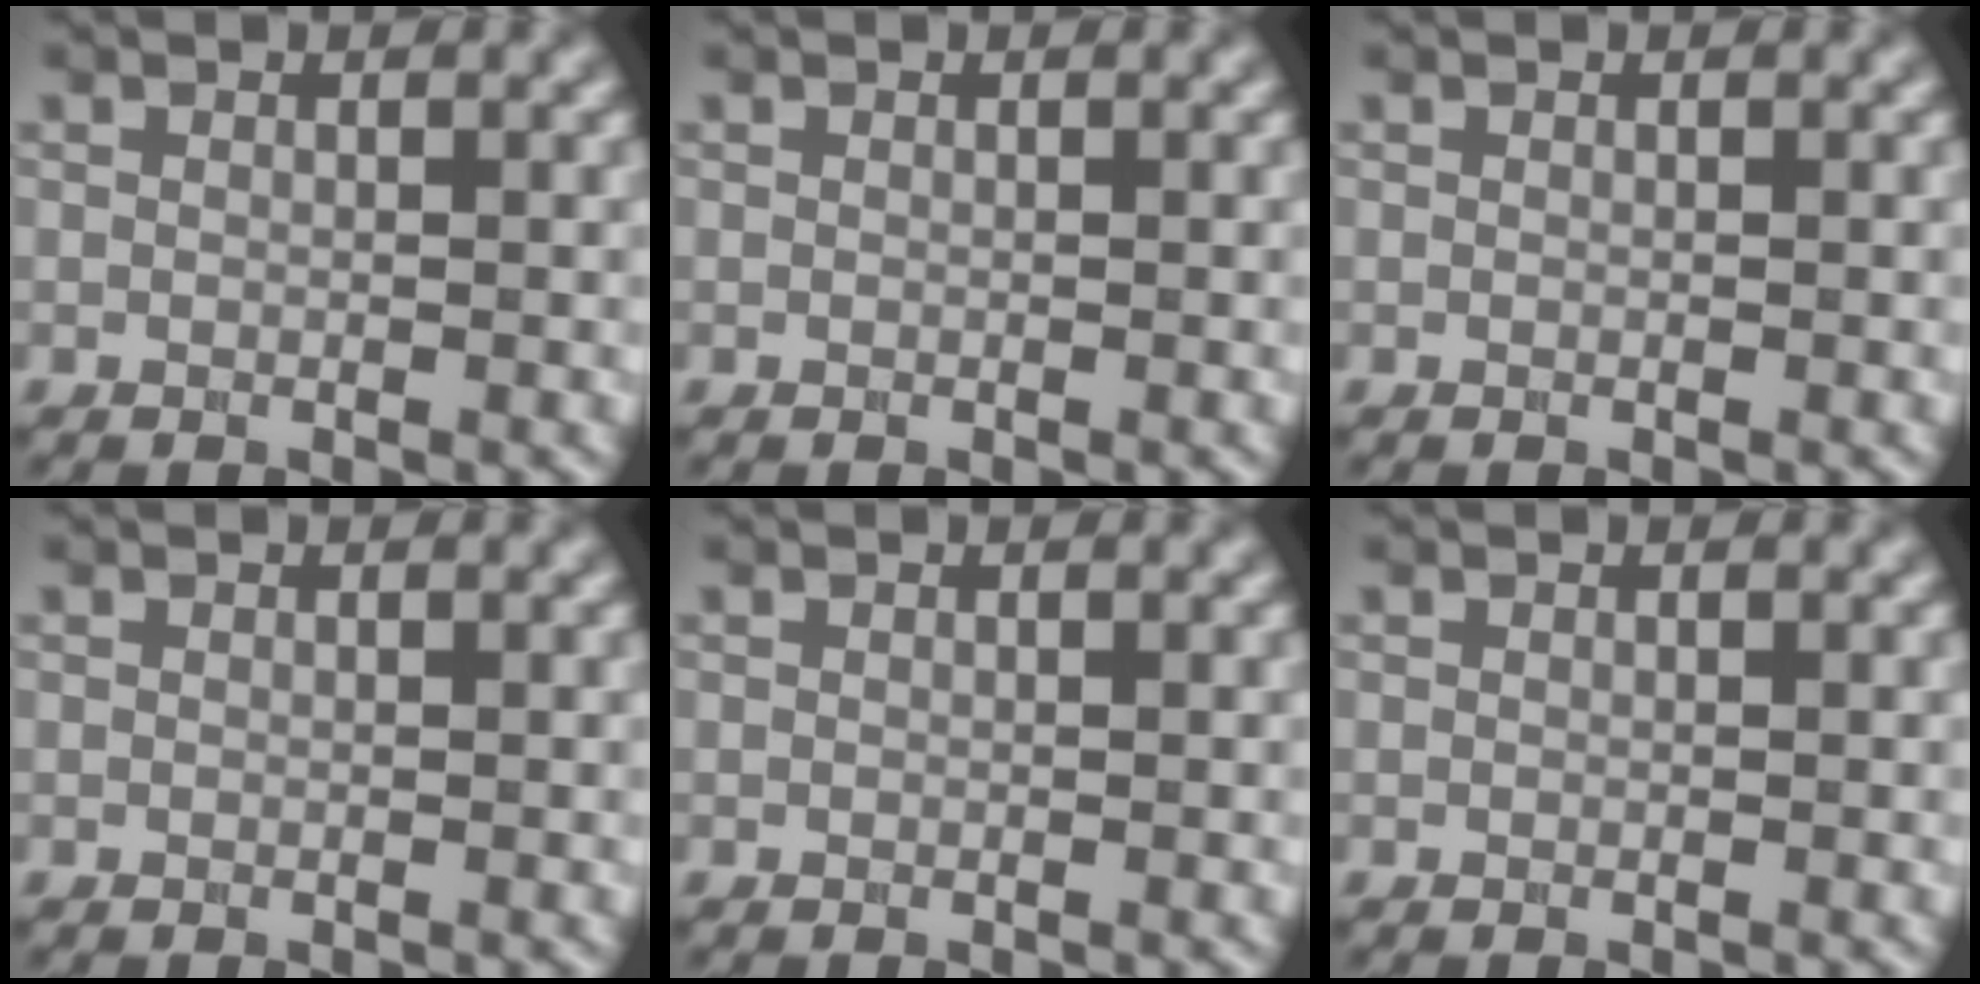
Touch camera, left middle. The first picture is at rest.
{"total": 0.0}
{"total": 0.0}
{"total": 0.0}
{"total": 0.0}
{"total": 0.0}